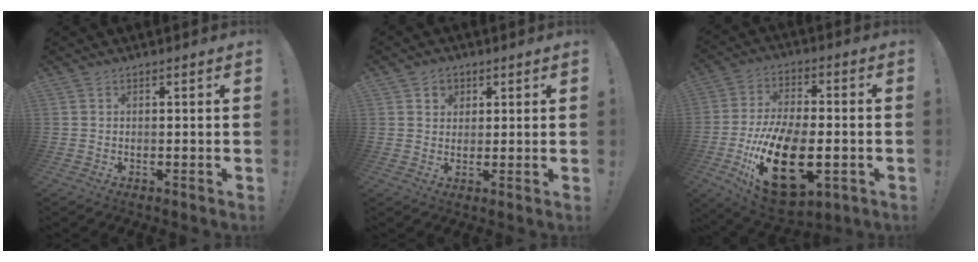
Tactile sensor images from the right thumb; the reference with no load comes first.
{"total": 3.6, "force": [1.5, 3.2, 0.8], "torque": [-0.009, -0.006, 0.026]}
{"total": 24.1, "force": [-6.5, 13.0, 19.2], "torque": [-0.367, 0.030, -0.091]}